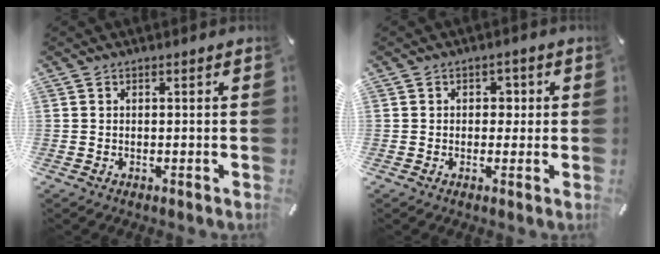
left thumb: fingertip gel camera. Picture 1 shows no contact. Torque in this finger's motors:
{"motor_torque": [0.14, 0.40, 0.03, -0.32, 0.00]}